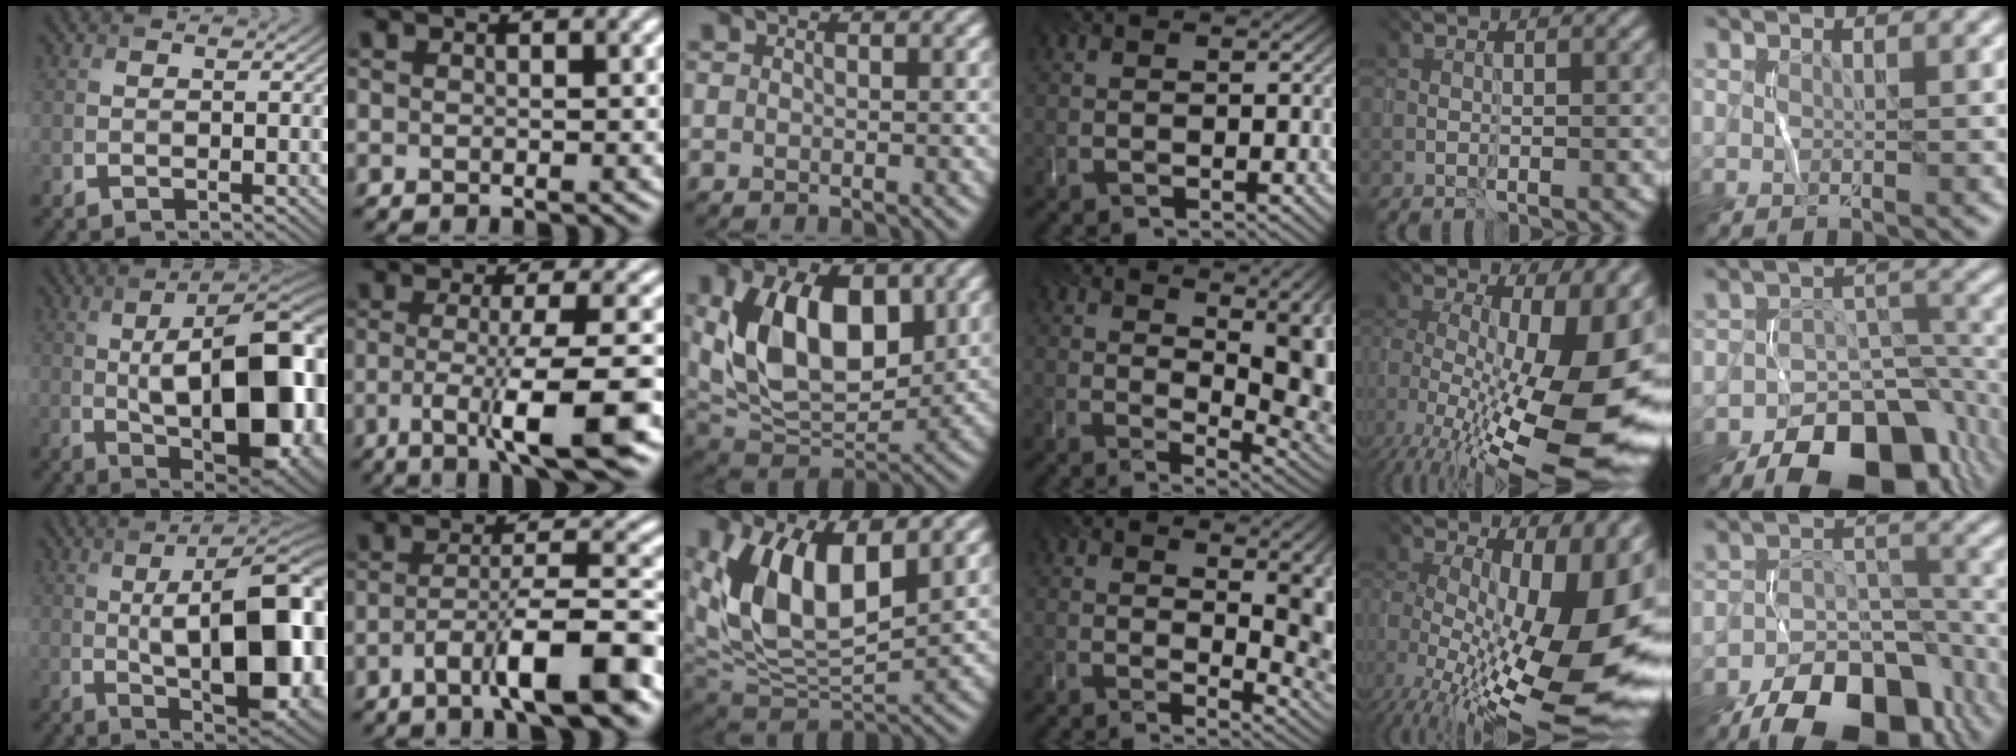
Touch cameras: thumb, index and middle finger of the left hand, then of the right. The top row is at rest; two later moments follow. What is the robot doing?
{"motion": "wrap", "object": "string"}